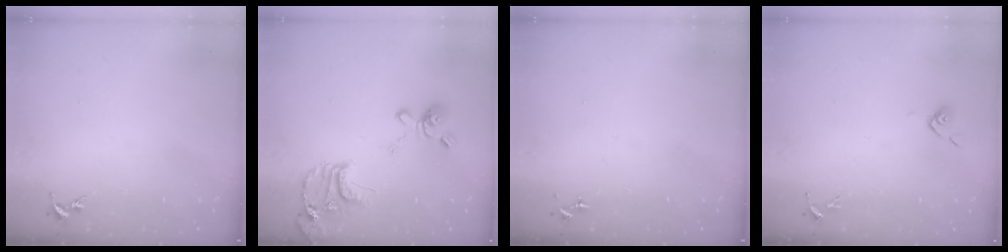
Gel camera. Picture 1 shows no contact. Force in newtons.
{"total": 17.4, "press": 17.3, "slide": 1.5}
{"total": 0.0}
{"total": 3.8, "press": 3.7, "slide": 0.8}